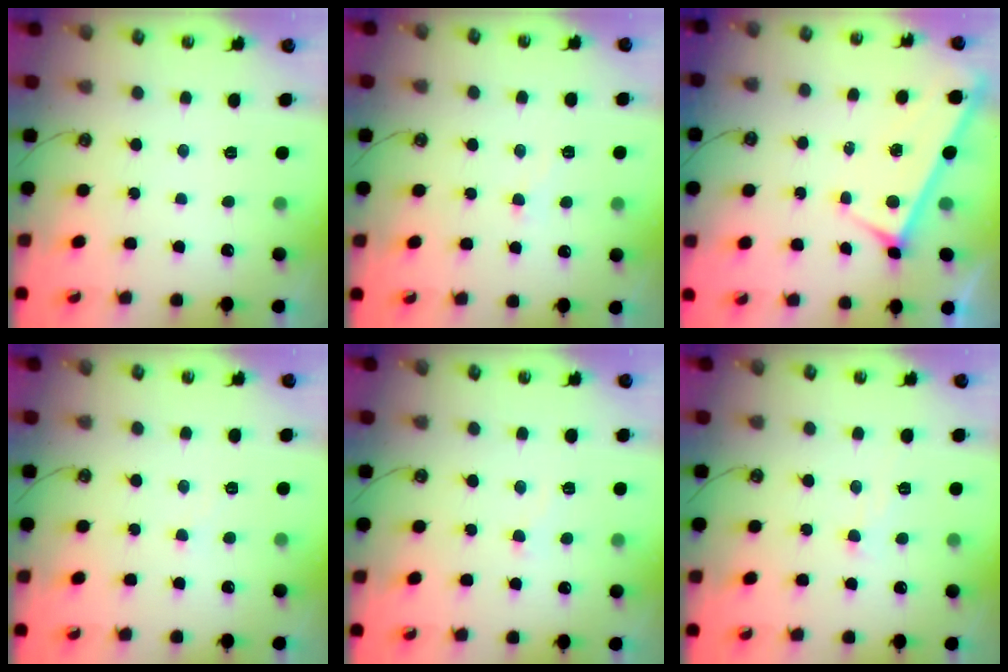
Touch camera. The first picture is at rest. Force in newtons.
{"total": 2.0, "press": 1.7, "slide": 1.0}
{"total": 3.9, "press": 3.9, "slide": 0.2}
{"total": 0.6, "press": 0.1, "slide": 0.5}
{"total": 5.0, "press": 4.9, "slide": 0.6}
{"total": 1.9, "press": 1.8, "slide": 0.5}